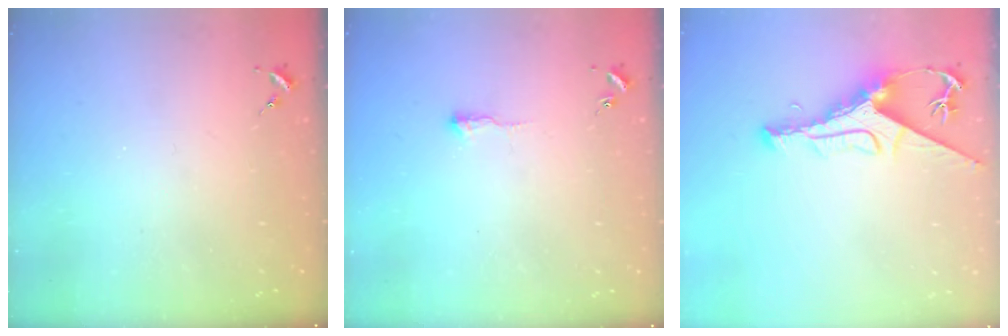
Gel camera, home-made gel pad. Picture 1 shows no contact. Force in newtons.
{"total": 2.9, "press": 2.9, "slide": 0.6}
{"total": 10.2, "press": 10.1, "slide": 1.4}